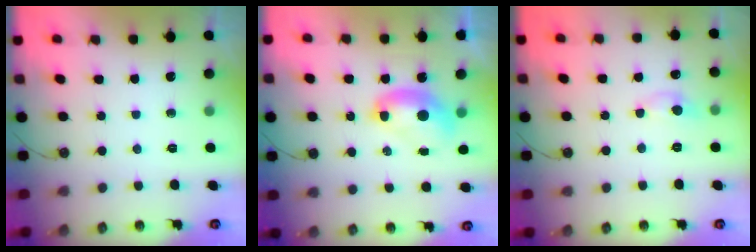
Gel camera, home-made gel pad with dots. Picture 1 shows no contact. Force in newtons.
{"total": 2.6, "press": 2.6, "slide": 0.1}
{"total": 0.6, "press": 0.2, "slide": 0.5}